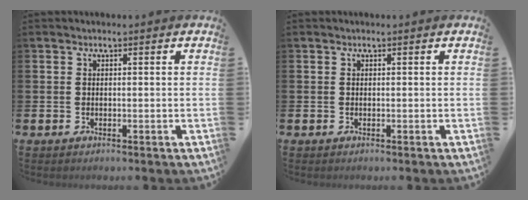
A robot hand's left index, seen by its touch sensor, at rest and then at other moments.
{"total": 0.0}